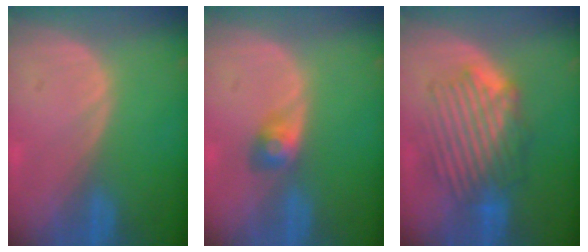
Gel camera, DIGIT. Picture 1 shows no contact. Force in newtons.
{"total": 2.9, "press": 2.6, "slide": 1.1}
{"total": 8.8, "press": 8.3, "slide": 2.9}